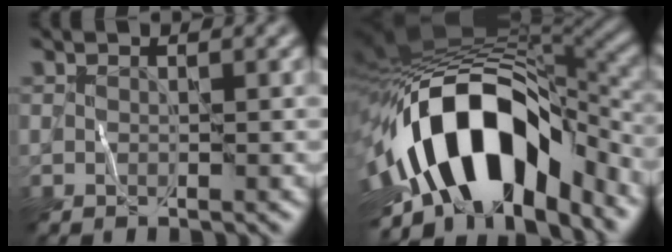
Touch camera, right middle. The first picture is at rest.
{"total": 15.1, "force": [-5.0, 8.0, 11.8], "torque": [-0.197, 0.010, -0.090]}